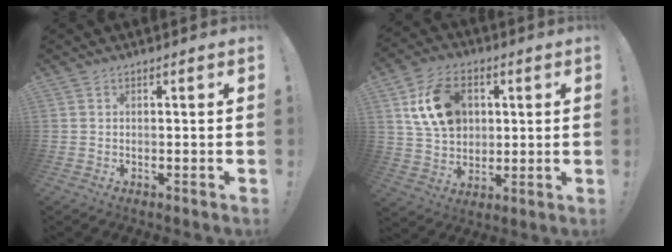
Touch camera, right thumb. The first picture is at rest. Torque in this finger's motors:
{"motor_torque": [1.58, 1.66, 0.36, -0.09, 0.06]}